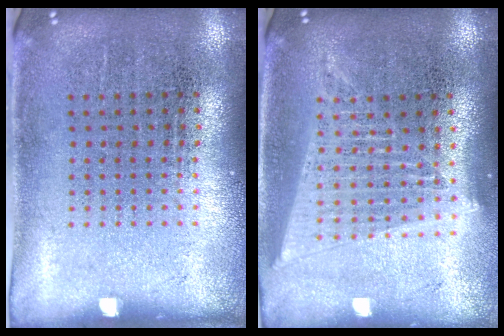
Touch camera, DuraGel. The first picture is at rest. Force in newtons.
{"total": 1.7, "press": 1.5, "slide": 0.8}